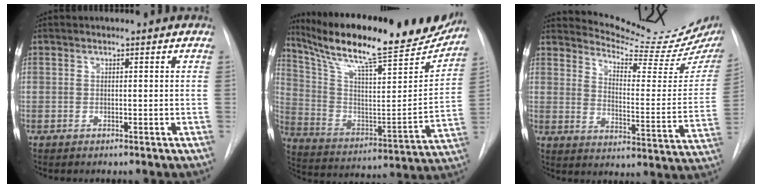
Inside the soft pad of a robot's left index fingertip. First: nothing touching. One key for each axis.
{"total": 27.2, "fx": 23.1, "fy": 3.9, "fz": 13.7, "tx": -0.237, "ty": -0.034, "tz": 0.342}
{"total": 17.6, "fx": 16.5, "fy": -0.5, "fz": 5.9, "tx": -0.091, "ty": -0.106, "tz": 0.212}